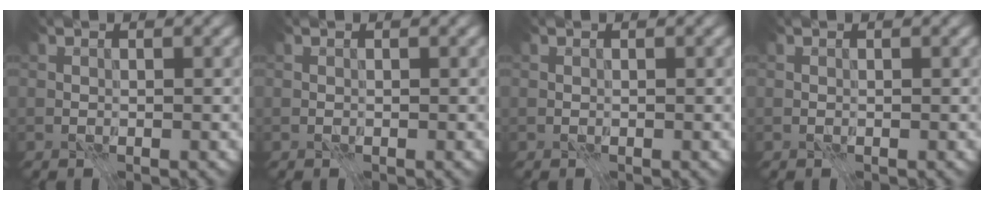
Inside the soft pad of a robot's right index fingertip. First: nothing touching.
{"total": 0.0}
{"total": 0.0}
{"total": 0.0}